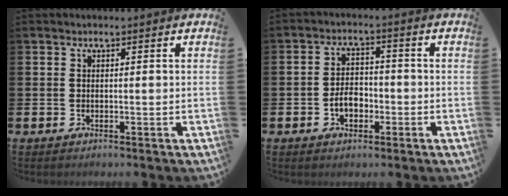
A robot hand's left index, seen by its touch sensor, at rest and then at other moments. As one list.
[{"total": 3.8, "force": [-1.3, 2.5, 2.5], "torque": [-0.025, -0.003, -0.031]}]